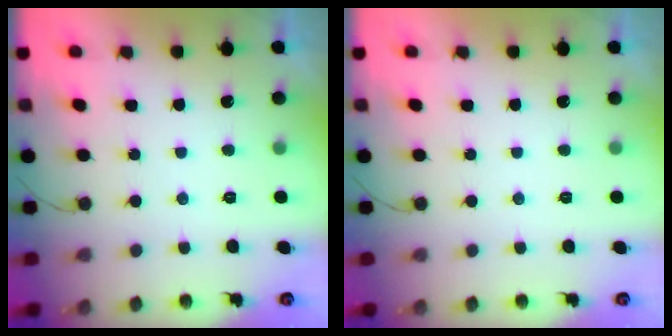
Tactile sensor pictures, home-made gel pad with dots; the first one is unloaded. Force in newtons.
{"total": 0.0}